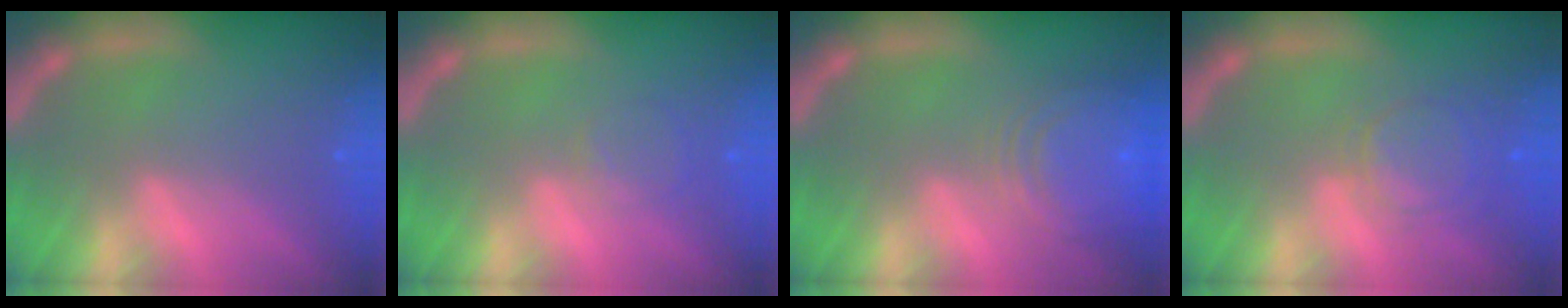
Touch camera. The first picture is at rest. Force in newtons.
{"total": 2.0}
{"total": 9.1}
{"total": 4.5}